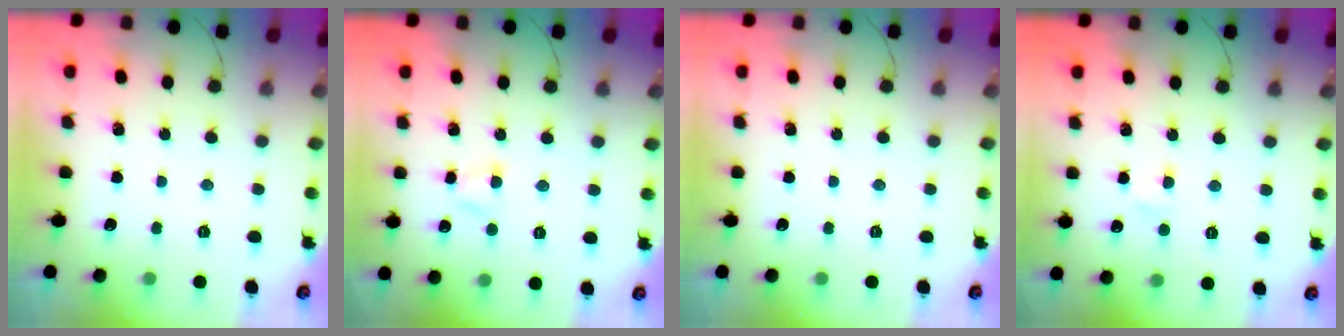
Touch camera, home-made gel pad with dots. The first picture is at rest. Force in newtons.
{"total": 3.7, "press": 3.5, "slide": 1.3}
{"total": 0.0}
{"total": 2.6, "press": 2.4, "slide": 1.0}